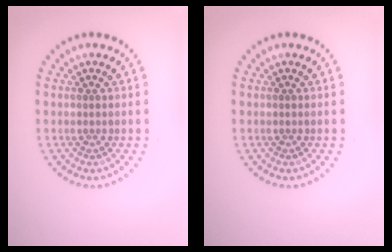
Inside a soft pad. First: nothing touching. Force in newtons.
{"total": 0.0}